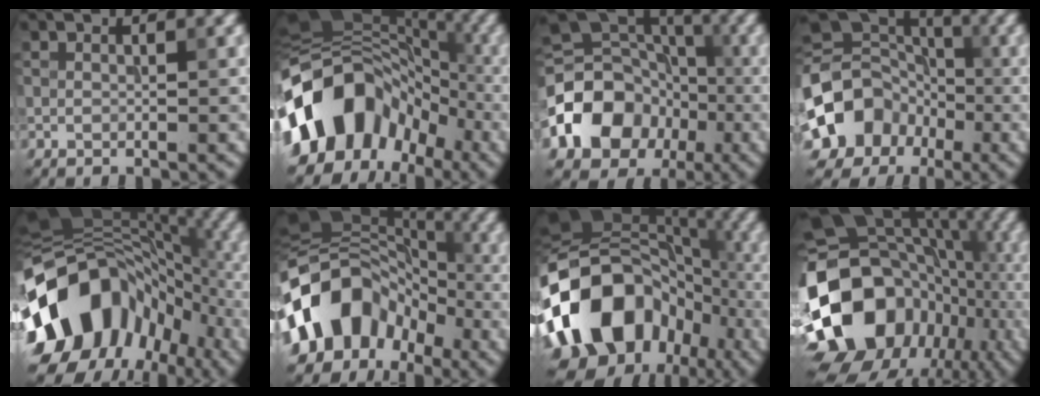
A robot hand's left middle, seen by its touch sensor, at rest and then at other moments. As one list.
[{"total": 14.0, "force": [-4.4, 10.5, 8.1], "torque": [-0.139, 0.009, -0.092]}, {"total": 11.1, "force": [-3.8, 8.9, 5.4], "torque": [-0.106, 0.004, -0.082]}, {"total": 9.9, "force": [-3.6, 8.1, 4.4], "torque": [-0.080, 0.001, -0.079]}, {"total": 15.6, "force": [-4.3, 11.8, 9.3], "torque": [-0.156, -0.002, -0.082]}, {"total": 12.3, "force": [-4.5, 9.3, 6.8], "torque": [-0.119, 0.010, -0.096]}, {"total": 17.3, "force": [-5.6, 12.8, 10.2], "torque": [-0.195, 0.002, -0.112]}, {"total": 17.4, "force": [-5.6, 13.1, 9.9], "torque": [-0.197, 0.003, -0.105]}]